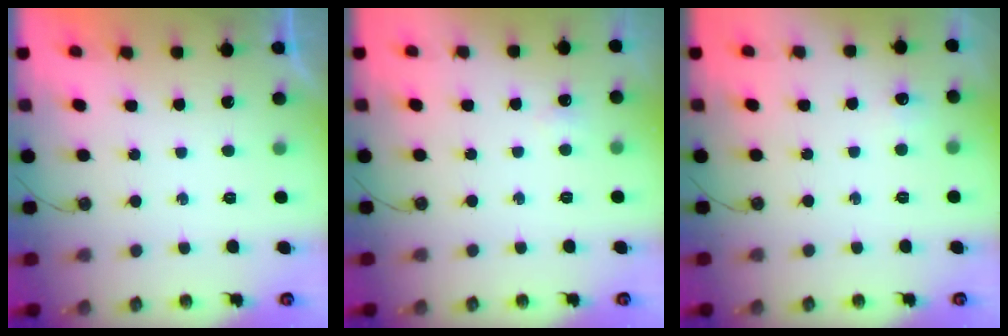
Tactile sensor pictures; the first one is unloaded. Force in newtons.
{"total": 2.8, "press": 2.7, "slide": 0.6}
{"total": 4.9, "press": 4.9, "slide": 0.7}